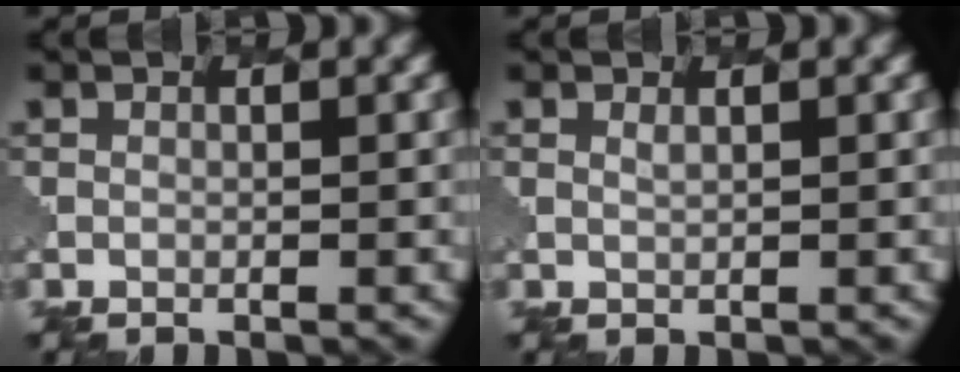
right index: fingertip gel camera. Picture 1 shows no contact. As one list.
[{"total": 0.7, "force": [0.7, 0.0, 0.0], "torque": [-0.002, -0.003, 0.016]}]